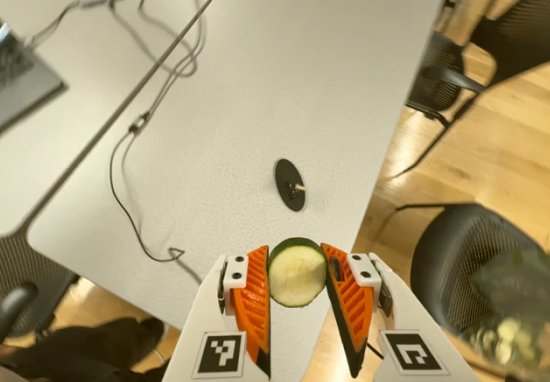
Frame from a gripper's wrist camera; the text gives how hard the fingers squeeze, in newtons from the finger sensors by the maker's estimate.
{"total": 12.5, "left": 13.1, "right": 11.9}